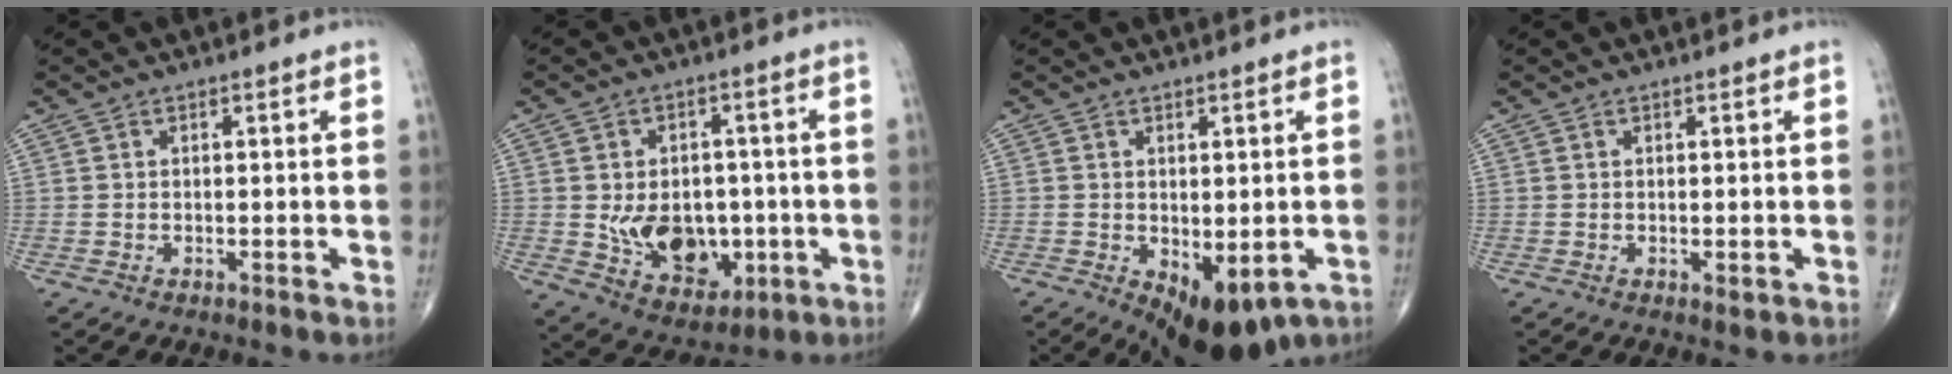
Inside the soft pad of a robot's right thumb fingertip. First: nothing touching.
{"total": 13.2, "force": [-1.9, 9.5, 8.9], "torque": [-0.093, 0.002, -0.010]}
{"total": 10.2, "force": [-4.0, 5.1, 7.8], "torque": [-0.086, 0.001, -0.043]}
{"total": 0.7, "force": [0.0, 0.3, 0.7], "torque": [-0.013, -0.005, 0.001]}